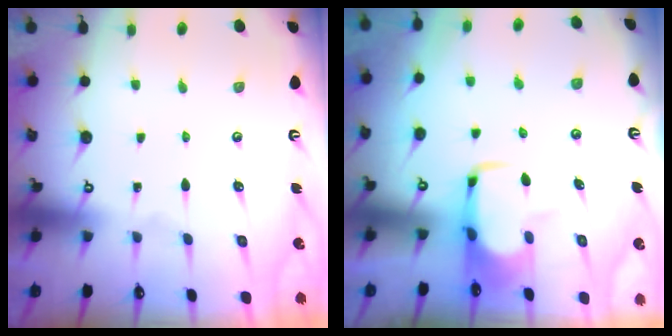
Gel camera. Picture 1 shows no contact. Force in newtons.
{"total": 1.8, "press": 1.7, "slide": 0.4}